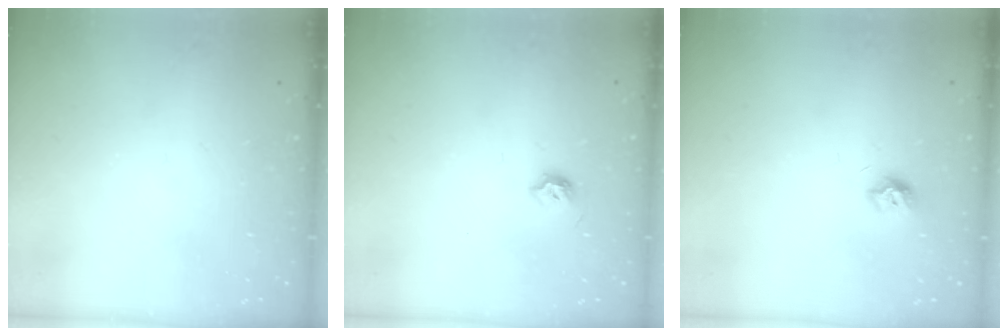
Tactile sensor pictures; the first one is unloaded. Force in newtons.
{"total": 5.5, "press": 5.4, "slide": 0.9}
{"total": 7.6, "press": 7.6, "slide": 0.7}